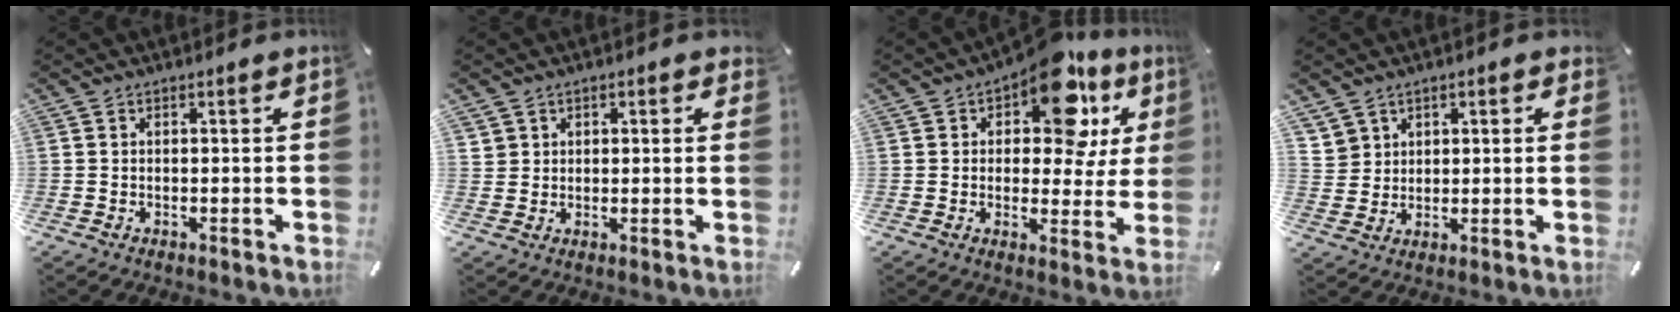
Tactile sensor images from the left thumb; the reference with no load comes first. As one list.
[{"total": 3.0, "force": [1.5, 2.6, -0.2], "torque": [0.010, -0.005, 0.026]}, {"total": 16.2, "force": [8.5, 8.2, 11.0], "torque": [-0.154, -0.044, 0.141]}, {"total": 5.2, "force": [2.7, 4.4, 0.0], "torque": [-0.006, -0.013, 0.049]}]